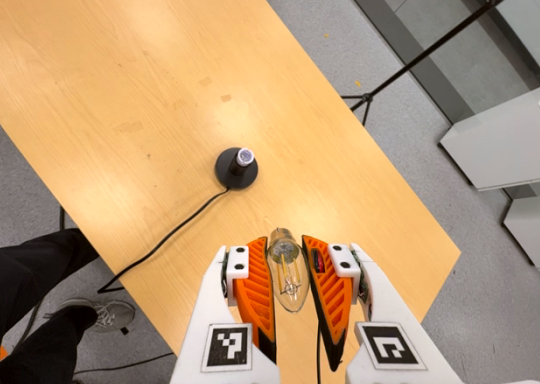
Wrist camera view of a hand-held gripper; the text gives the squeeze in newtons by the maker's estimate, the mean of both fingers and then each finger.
{"total": 22.8, "left": 23.5, "right": 22.1}